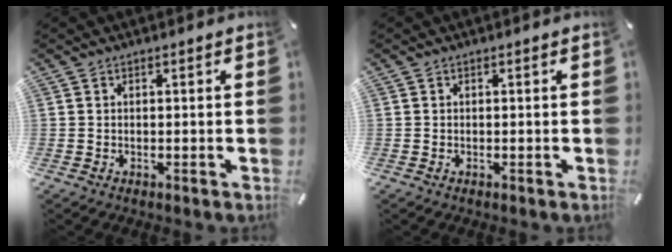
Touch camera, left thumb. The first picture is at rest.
{"total": 0.0}